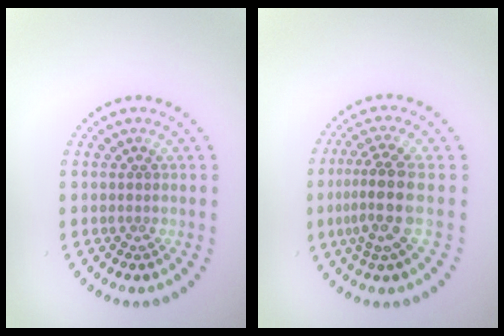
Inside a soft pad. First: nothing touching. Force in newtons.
{"total": 4.0, "press": 3.2, "slide": 2.4}